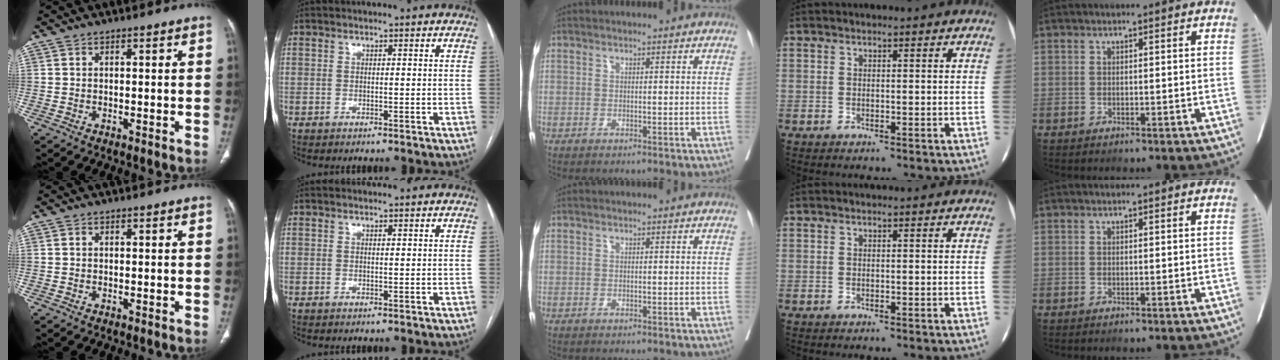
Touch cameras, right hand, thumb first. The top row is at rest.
{}